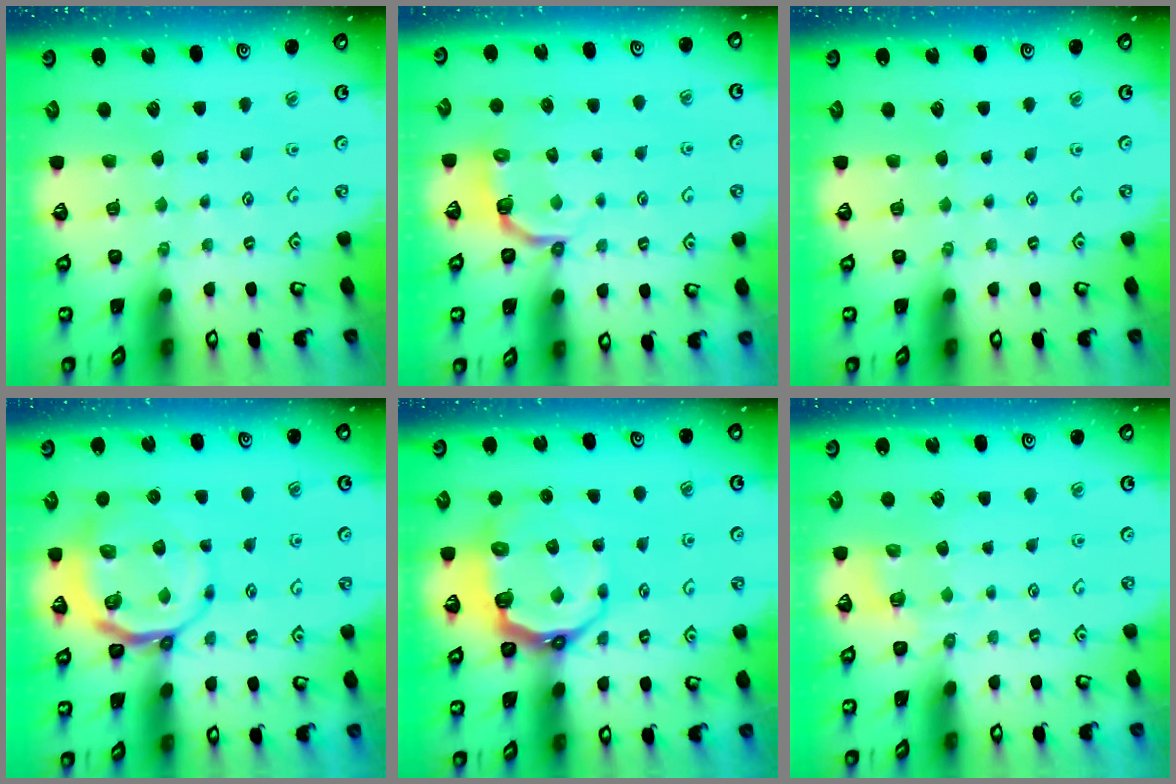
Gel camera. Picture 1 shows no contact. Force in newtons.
{"total": 3.7, "press": 2.0, "slide": 3.1}
{"total": 0.0}
{"total": 9.7, "press": 9.5, "slide": 2.3}
{"total": 9.6, "press": 8.5, "slide": 4.4}
{"total": 2.3, "press": 1.7, "slide": 1.6}